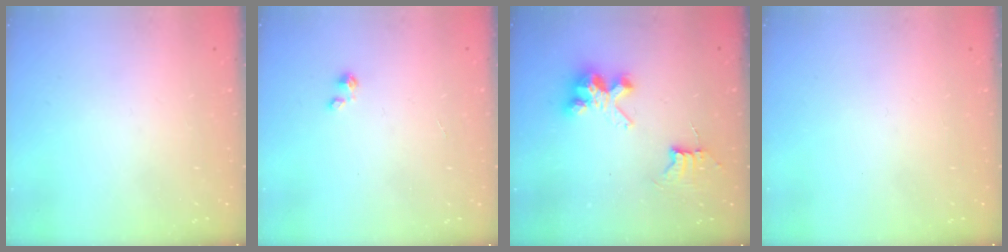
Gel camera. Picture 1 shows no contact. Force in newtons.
{"total": 0.0}
{"total": 8.7, "press": 8.7, "slide": 0.6}
{"total": 0.0}